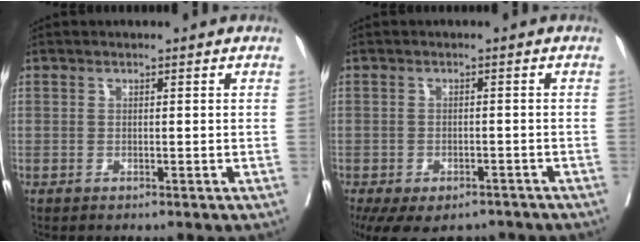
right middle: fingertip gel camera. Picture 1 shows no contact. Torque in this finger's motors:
{"motor_torque": [1.12, -1.02, 0.18, 0.09]}